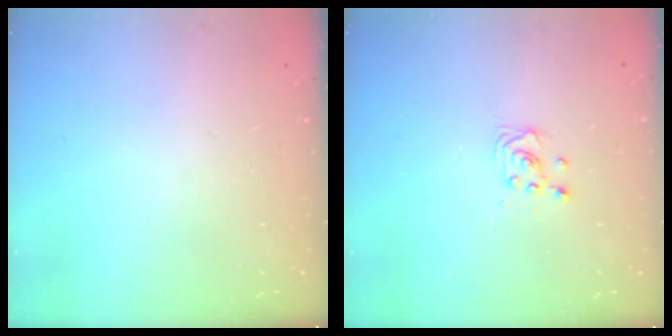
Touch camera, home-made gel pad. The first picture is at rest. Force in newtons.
{"total": 2.6, "press": 2.6, "slide": 0.2}